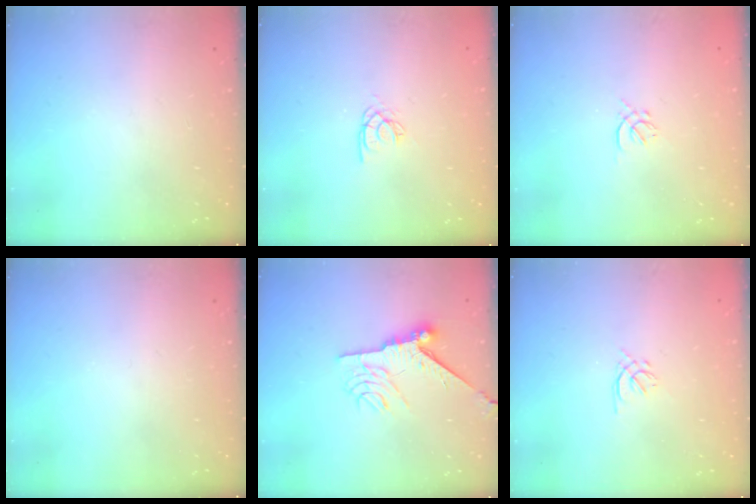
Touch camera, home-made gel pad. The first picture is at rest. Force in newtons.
{"total": 2.6, "press": 2.6, "slide": 0.1}
{"total": 1.0, "press": 0.9, "slide": 0.4}
{"total": 0.0}
{"total": 9.6, "press": 9.5, "slide": 1.0}
{"total": 1.4, "press": 1.3, "slide": 0.5}